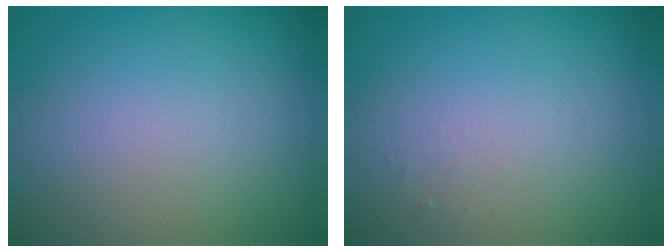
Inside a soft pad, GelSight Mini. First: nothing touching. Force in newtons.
{"total": 0.5, "press": 0.5, "slide": 0.2}